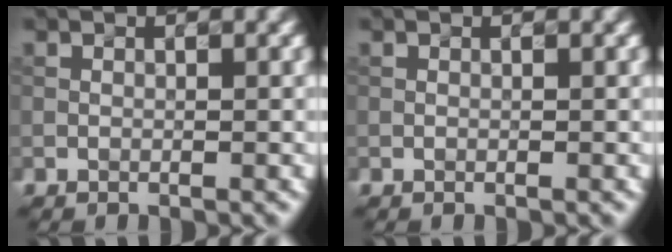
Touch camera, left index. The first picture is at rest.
{"total": 0.0}